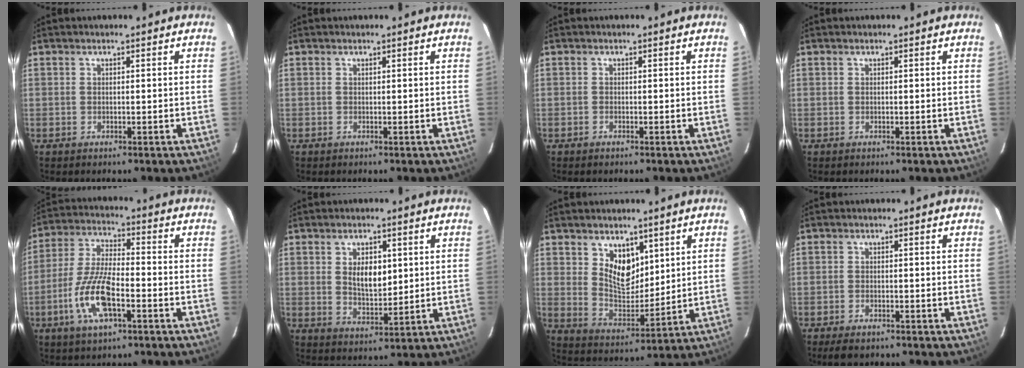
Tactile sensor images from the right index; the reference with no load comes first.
{"total": 0.0}
{"total": 0.6, "force": [-0.5, 0.3, 0.1], "torque": [-0.004, 0.000, -0.011]}
{"total": 0.0}
{"total": 12.2, "force": [-4.9, 4.0, 10.4], "torque": [-0.223, -0.003, -0.094]}
{"total": 6.3, "force": [1.5, 3.4, 5.1], "torque": [-0.086, 0.000, 0.031]}
{"total": 8.7, "force": [4.3, 5.3, 5.4], "torque": [-0.085, -0.004, 0.088]}
{"total": 4.0, "force": [-3.1, 1.5, 2.0], "torque": [-0.050, -0.012, -0.050]}